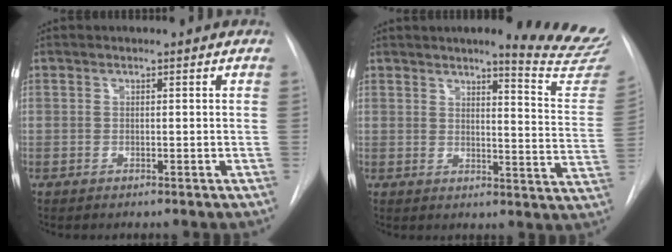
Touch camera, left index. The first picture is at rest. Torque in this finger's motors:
{"motor_torque": [0.80, -1.33, 0.01, 0.01]}